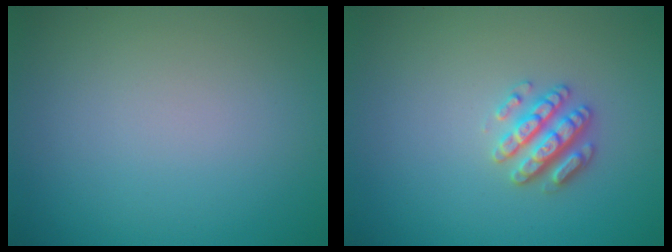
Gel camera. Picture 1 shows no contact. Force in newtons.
{"total": 2.8, "press": 2.7, "slide": 0.6}